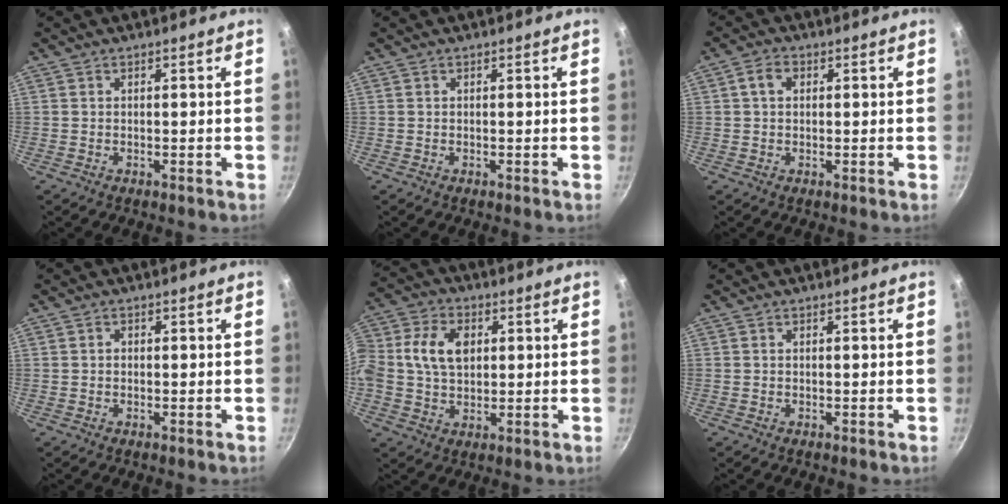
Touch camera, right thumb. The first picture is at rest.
{"total": 0.0}
{"total": 3.2, "force": [0.7, 2.4, 2.0], "torque": [-0.033, 0.007, 0.008]}
{"total": 0.7, "force": [0.0, 0.6, 0.3], "torque": [-0.004, 0.005, -0.001]}
{"total": 12.0, "force": [1.9, 8.7, 8.0], "torque": [-0.152, 0.022, 0.024]}
{"total": 0.0}